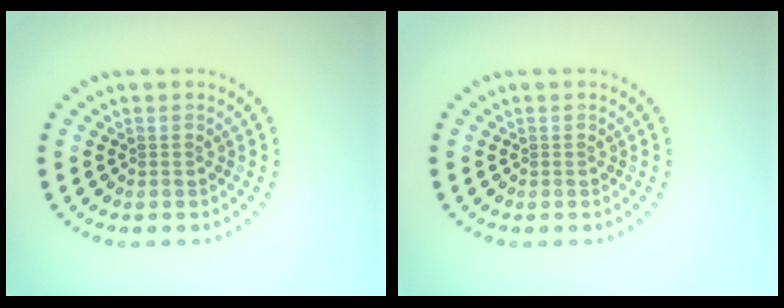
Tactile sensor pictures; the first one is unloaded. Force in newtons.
{"total": 0.0}